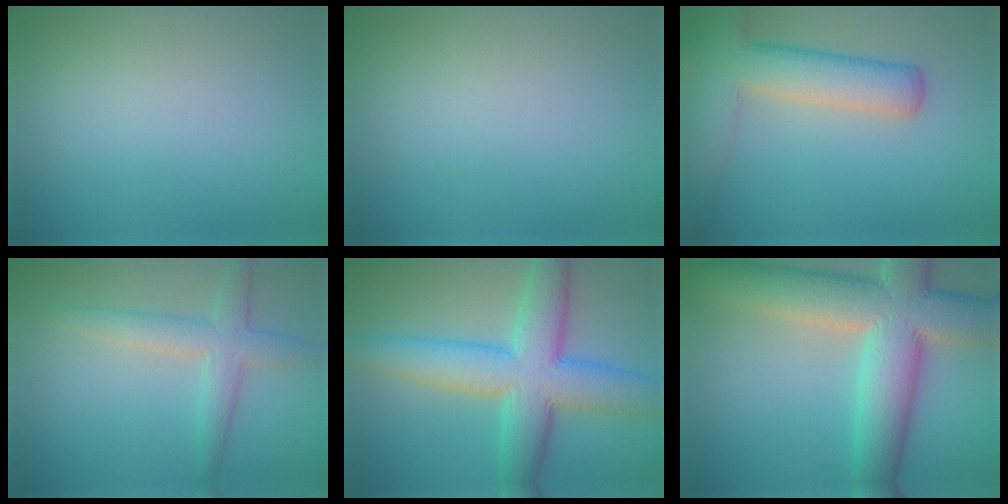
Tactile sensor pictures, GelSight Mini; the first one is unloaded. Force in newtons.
{"total": 0.0}
{"total": 7.5, "press": 7.4, "slide": 0.5}
{"total": 3.7, "press": 3.7, "slide": 0.2}
{"total": 9.7, "press": 9.6, "slide": 0.2}
{"total": 12.4, "press": 12.4, "slide": 0.9}